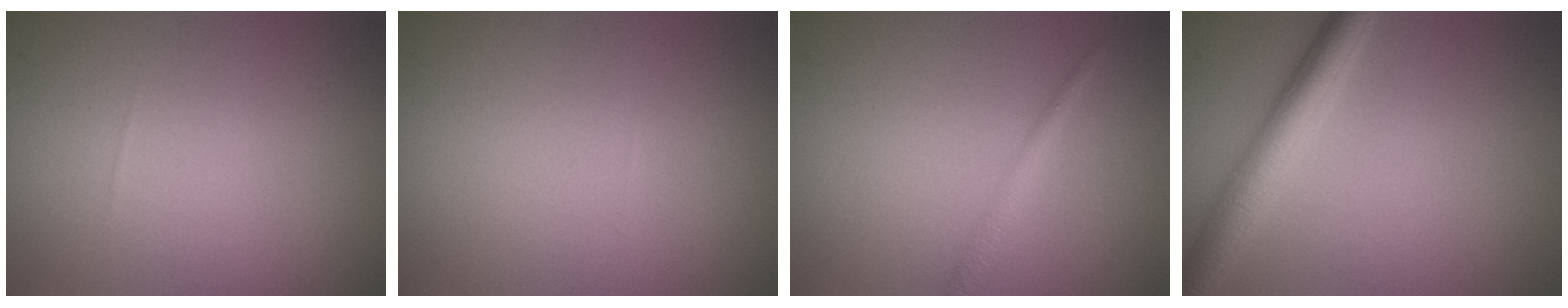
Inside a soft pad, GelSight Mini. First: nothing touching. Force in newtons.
{"total": 0.0}
{"total": 1.4, "press": 1.4, "slide": 0.0}
{"total": 4.6, "press": 4.6, "slide": 0.2}